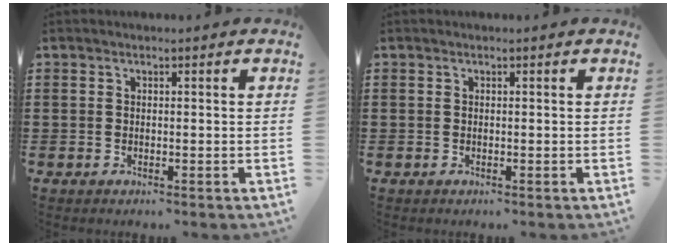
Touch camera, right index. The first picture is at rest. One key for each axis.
{"total": 0.0}